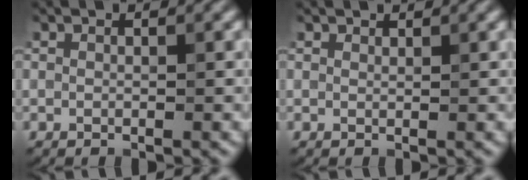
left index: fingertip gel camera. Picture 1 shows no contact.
{"total": 0.8, "force": [0.8, 0.2, 0.0], "torque": [0.000, -0.001, 0.013]}